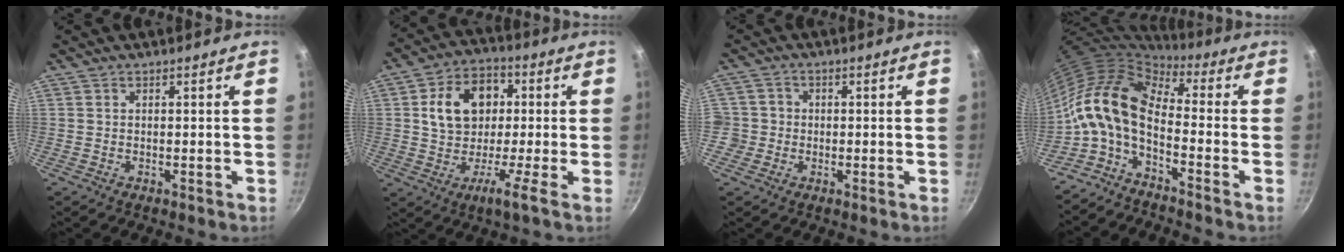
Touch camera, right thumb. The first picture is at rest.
{"total": 12.1, "force": [0.4, 7.5, 9.5], "torque": [-0.140, 0.036, -0.016]}
{"total": 3.9, "force": [-0.8, 3.7, 0.7], "torque": [0.012, 0.011, -0.020]}
{"total": 13.3, "force": [-2.8, 6.6, 11.1], "torque": [-0.210, 0.035, -0.072]}